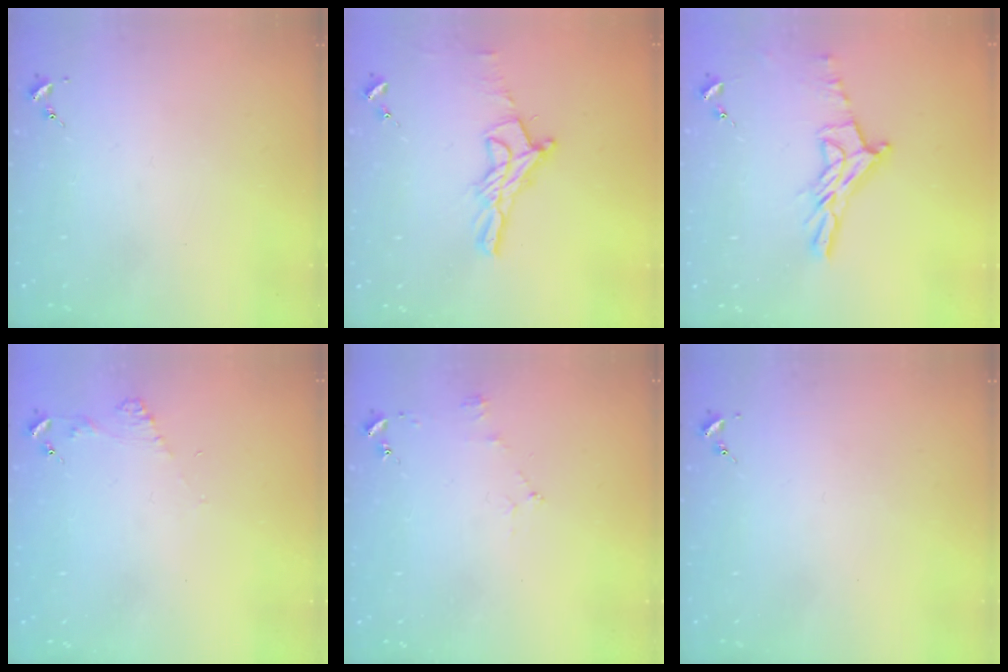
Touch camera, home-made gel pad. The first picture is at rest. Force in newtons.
{"total": 12.4, "press": 12.3, "slide": 0.9}
{"total": 12.0, "press": 12.0, "slide": 1.0}
{"total": 5.5, "press": 5.5, "slide": 0.6}
{"total": 3.9, "press": 3.9, "slide": 0.5}
{"total": 0.0}